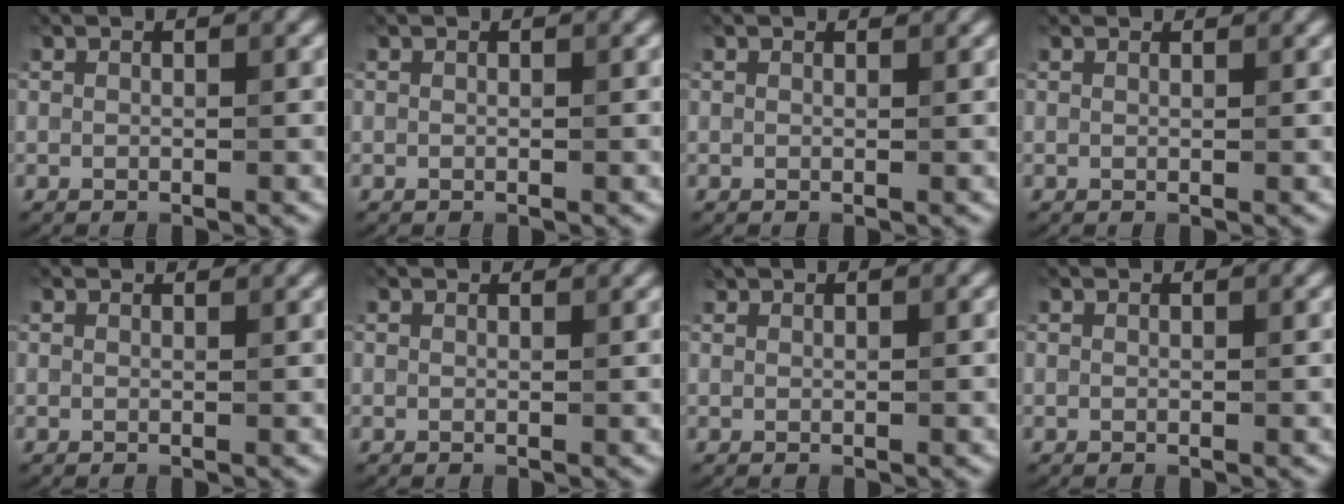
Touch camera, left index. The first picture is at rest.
{"total": 0.0}
{"total": 0.9, "force": [0.9, 0.1, 0.2], "torque": [-0.010, -0.004, 0.009]}
{"total": 1.8, "force": [1.8, 0.2, 0.4], "torque": [-0.018, 0.001, 0.019]}
{"total": 1.7, "force": [1.7, 0.1, 0.3], "torque": [-0.017, 0.000, 0.017]}
{"total": 1.4, "force": [1.3, 0.1, 0.3], "torque": [-0.013, -0.001, 0.013]}
{"total": 0.6, "force": [0.6, 0.1, 0.0], "torque": [0.000, -0.001, 0.015]}
{"total": 0.6, "force": [0.6, 0.0, 0.1], "torque": [-0.005, -0.005, 0.006]}